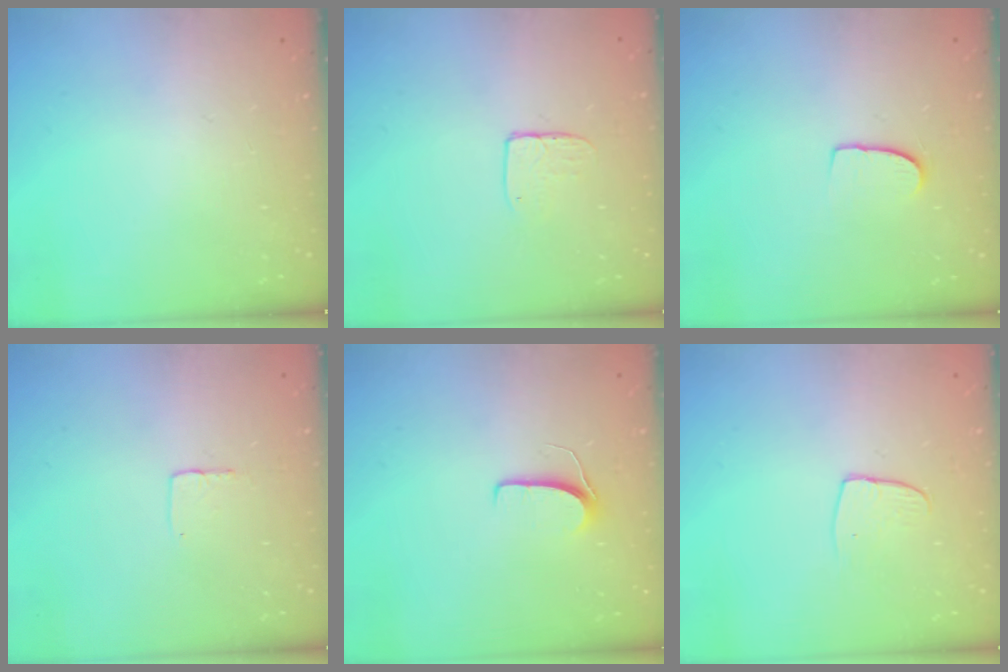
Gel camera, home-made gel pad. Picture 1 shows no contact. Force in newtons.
{"total": 5.4, "press": 5.4, "slide": 0.4}
{"total": 5.2, "press": 5.2, "slide": 0.4}
{"total": 2.7, "press": 2.7, "slide": 0.1}
{"total": 5.9, "press": 5.9, "slide": 0.4}
{"total": 4.3, "press": 4.3, "slide": 0.3}